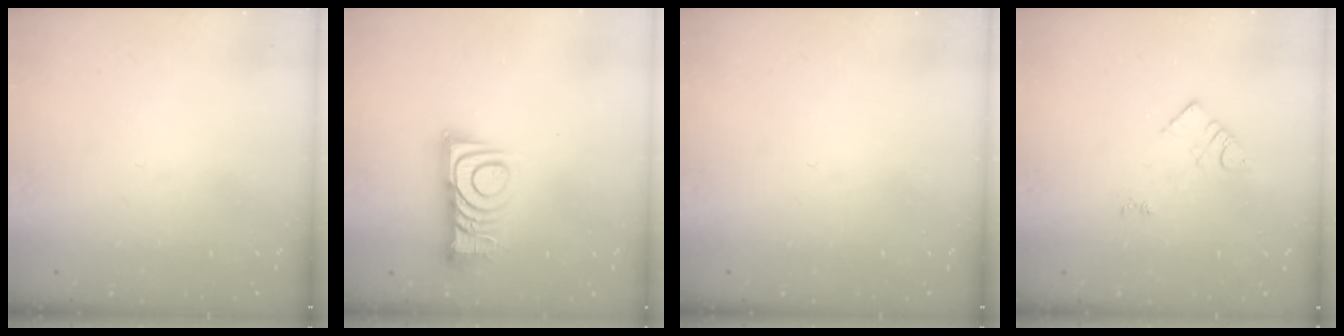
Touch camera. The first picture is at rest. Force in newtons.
{"total": 10.3, "press": 10.3, "slide": 0.4}
{"total": 0.0}
{"total": 4.5, "press": 4.5, "slide": 0.6}